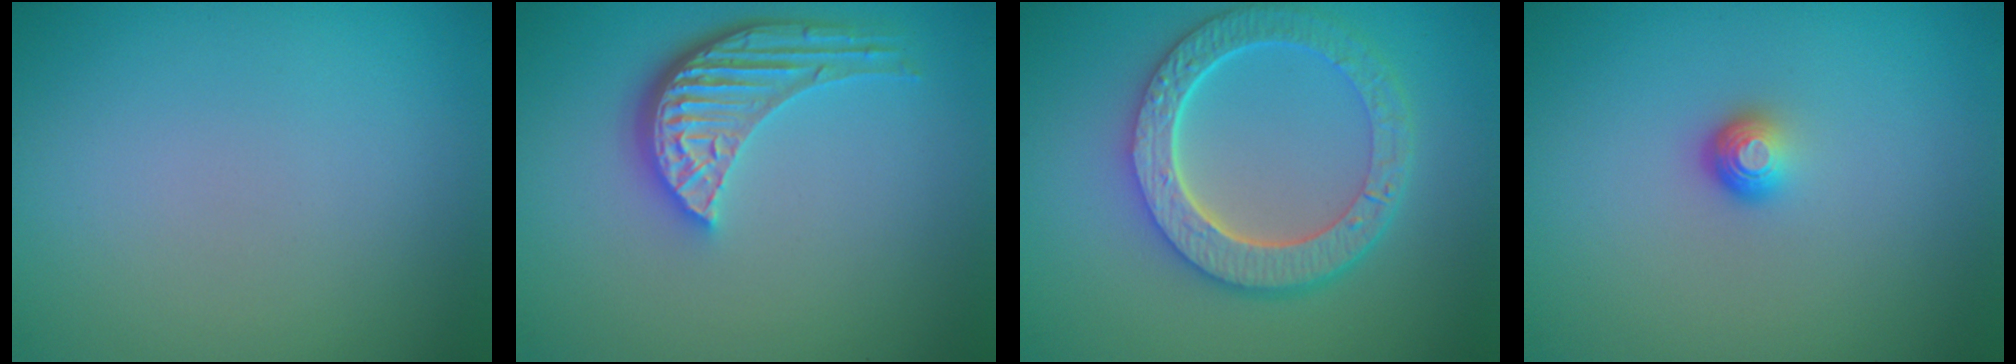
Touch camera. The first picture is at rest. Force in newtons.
{"total": 5.0, "press": 3.8, "slide": 3.3}
{"total": 6.4, "press": 4.9, "slide": 4.1}
{"total": 1.7, "press": 1.2, "slide": 1.2}